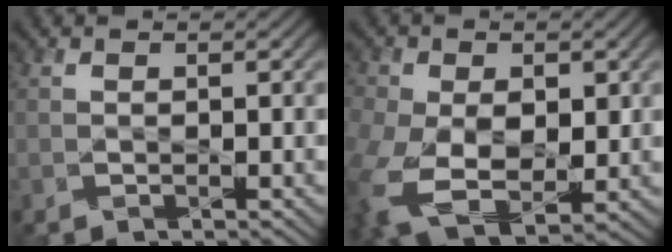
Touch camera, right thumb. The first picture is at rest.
{"total": 12.3, "force": [-2.4, 8.2, 8.8], "torque": [-0.214, -0.053, -0.022]}